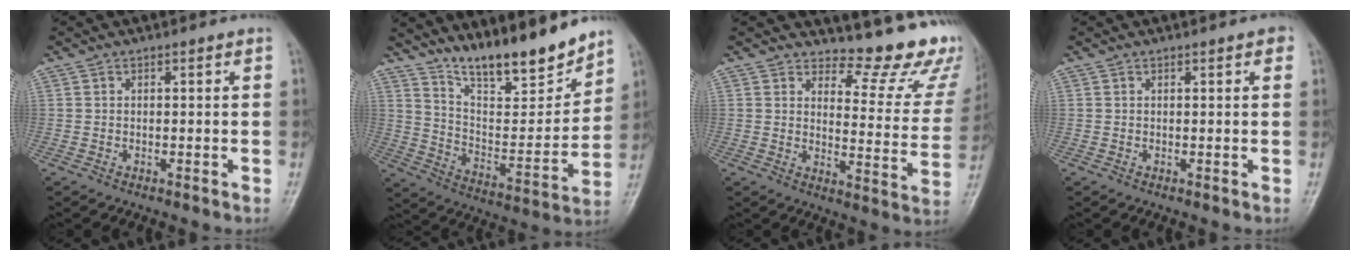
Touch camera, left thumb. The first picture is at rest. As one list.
[{"total": 17.2, "force": [14.5, 3.7, 8.6], "torque": [-0.100, -0.097, 0.251]}, {"total": 16.4, "force": [14.6, 5.1, 5.3], "torque": [-0.012, -0.151, 0.155]}, {"total": 1.4, "force": [0.8, 0.5, 1.1], "torque": [-0.009, 0.001, 0.005]}]